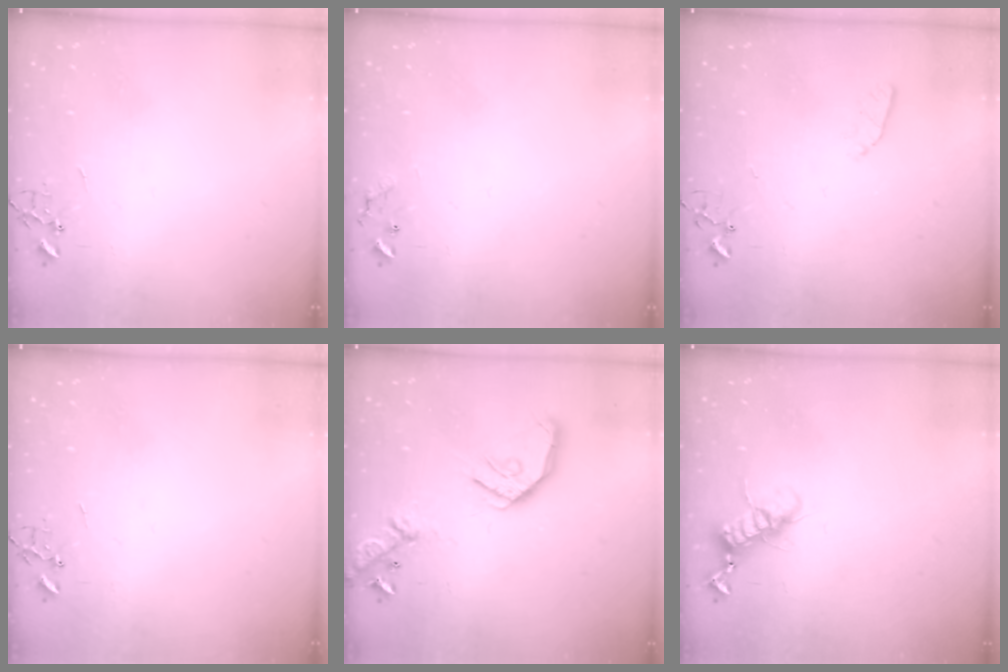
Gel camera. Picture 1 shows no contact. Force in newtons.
{"total": 7.7, "press": 7.7, "slide": 0.5}
{"total": 3.5, "press": 3.4, "slide": 0.5}
{"total": 0.0}
{"total": 17.3, "press": 17.0, "slide": 2.8}
{"total": 11.0, "press": 10.9, "slide": 1.1}